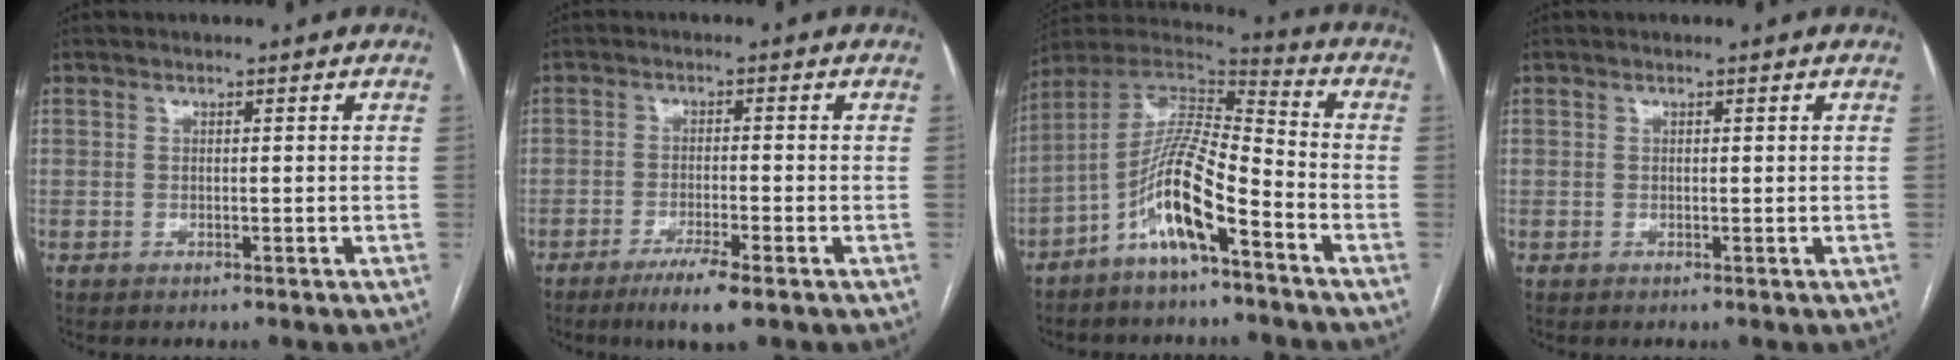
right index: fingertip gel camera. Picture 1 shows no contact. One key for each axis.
{"total": 5.6, "fx": -3.5, "fy": 0.2, "fz": 4.3, "tx": -0.080, "ty": -0.012, "tz": -0.062}
{"total": 12.6, "fx": -6.4, "fy": 2.1, "fz": 10.6, "tx": -0.211, "ty": 0.009, "tz": -0.121}
{"total": 0.0}